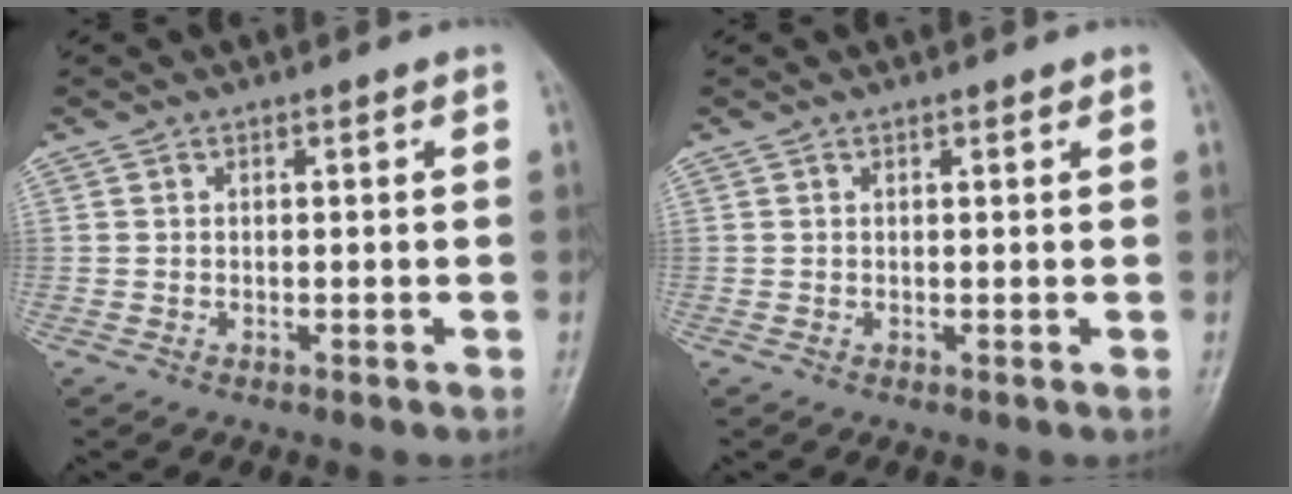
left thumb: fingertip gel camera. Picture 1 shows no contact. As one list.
[{"total": 0.8, "force": [0.6, 0.3, 0.5], "torque": [-0.009, -0.002, 0.007]}]